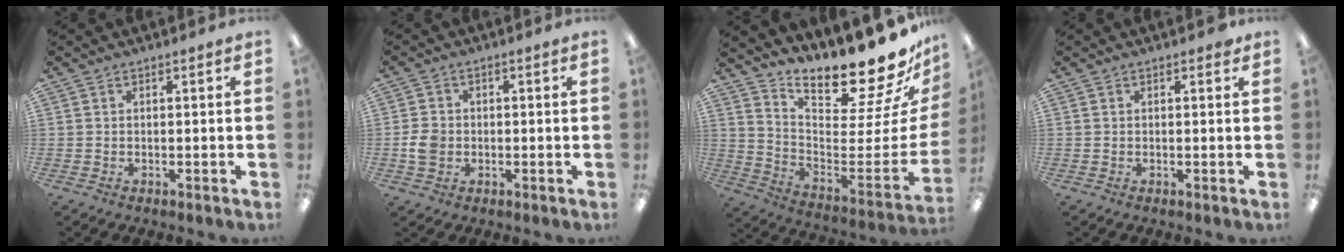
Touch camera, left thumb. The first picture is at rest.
{"total": 4.5, "force": [-0.8, 3.7, 2.5], "torque": [-0.048, 0.008, -0.013]}
{"total": 18.6, "force": [17.1, 3.0, 6.7], "torque": [-0.069, -0.169, 0.274]}
{"total": 0.6, "force": [0.4, 0.3, 0.3], "torque": [0.001, -0.002, 0.005]}